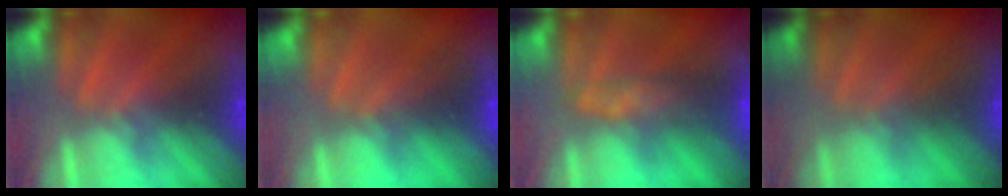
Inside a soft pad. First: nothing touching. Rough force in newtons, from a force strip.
{"total": 2.6}
{"total": 7.5}
{"total": 2.8}